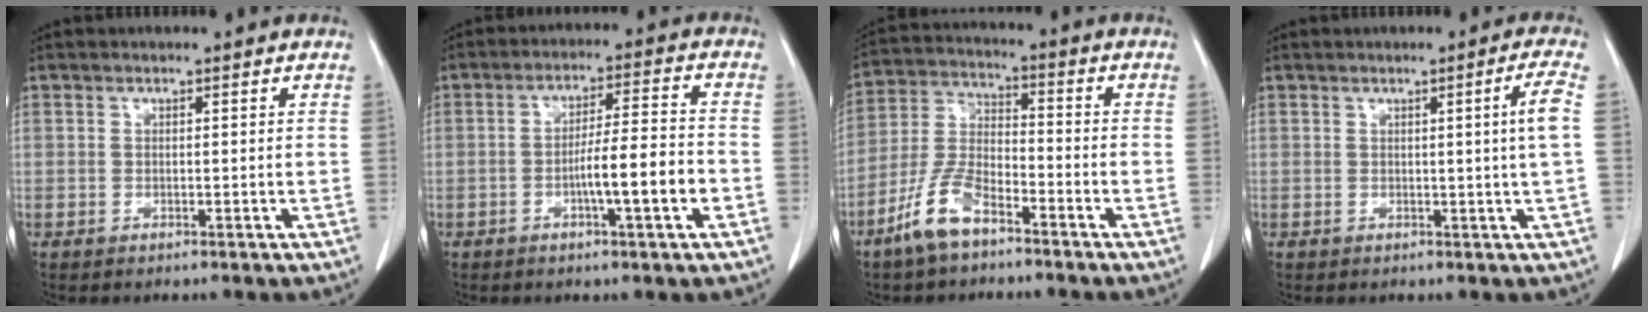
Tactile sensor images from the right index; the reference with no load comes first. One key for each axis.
{"total": 8.3, "fx": -2.7, "fy": 0.2, "fz": 7.9, "tx": -0.129, "ty": 0.007, "tz": -0.046}
{"total": 9.0, "fx": -6.1, "fy": 3.2, "fz": 5.9, "tx": -0.137, "ty": -0.002, "tz": -0.124}
{"total": 3.7, "fx": 0.2, "fy": -1.2, "fz": 3.5, "tx": -0.052, "ty": -0.004, "tz": 0.005}